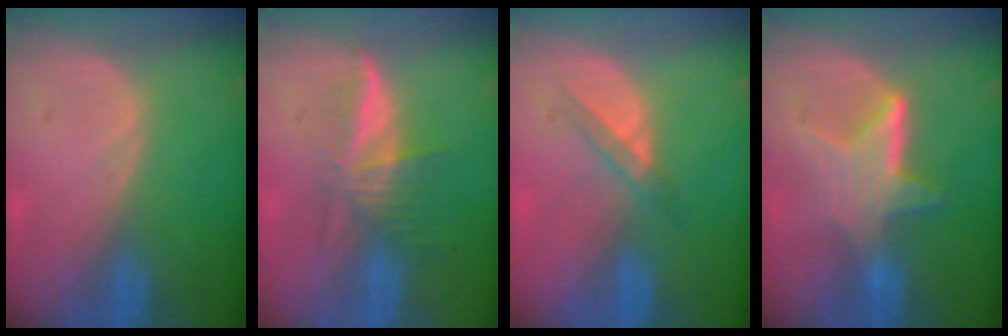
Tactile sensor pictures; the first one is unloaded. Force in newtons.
{"total": 5.9, "press": 5.4, "slide": 2.3}
{"total": 2.6, "press": 2.4, "slide": 1.0}
{"total": 6.7, "press": 6.1, "slide": 2.8}